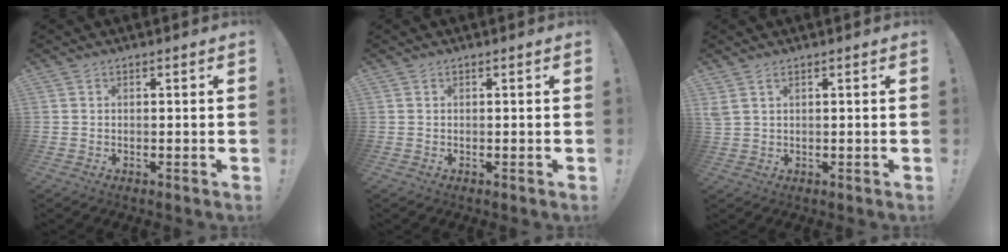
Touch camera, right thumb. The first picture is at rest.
{"total": 0.0}
{"total": 2.3, "force": [1.1, 1.0, 1.8], "torque": [-0.042, 0.002, 0.024]}